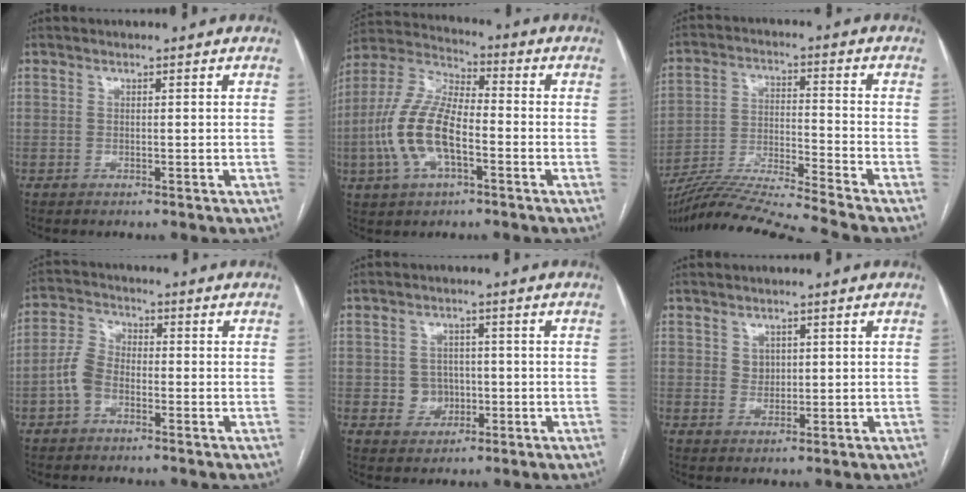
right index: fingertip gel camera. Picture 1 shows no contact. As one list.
[{"total": 13.5, "force": [-3.4, 5.5, 11.9], "torque": [-0.269, 0.011, -0.067]}, {"total": 15.7, "force": [-14.2, -3.3, 5.7], "torque": [-0.094, -0.005, -0.249]}, {"total": 5.3, "force": [-2.0, 3.3, 3.5], "torque": [-0.086, 0.016, -0.045]}, {"total": 4.1, "force": [-0.5, 3.9, 1.3], "torque": [-0.014, 0.010, 0.000]}, {"total": 2.0, "force": [0.8, 1.7, 0.8], "torque": [-0.012, -0.002, 0.016]}]